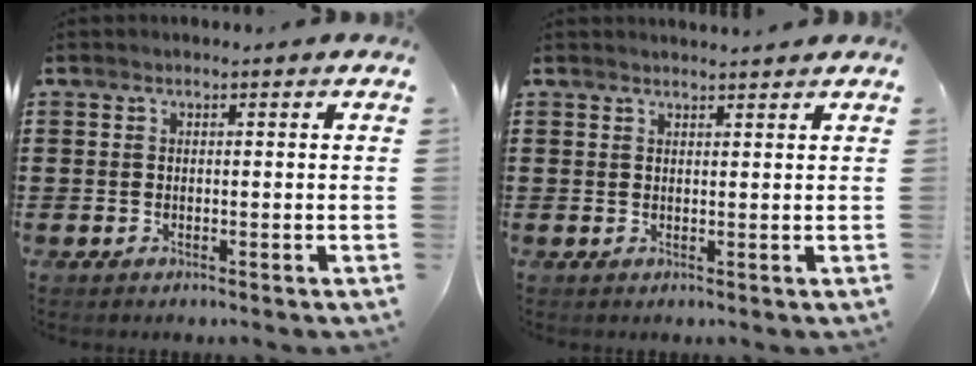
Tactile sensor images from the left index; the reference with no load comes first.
{"total": 1.5, "force": [1.5, -0.1, 0.2], "torque": [-0.007, 0.000, 0.029]}